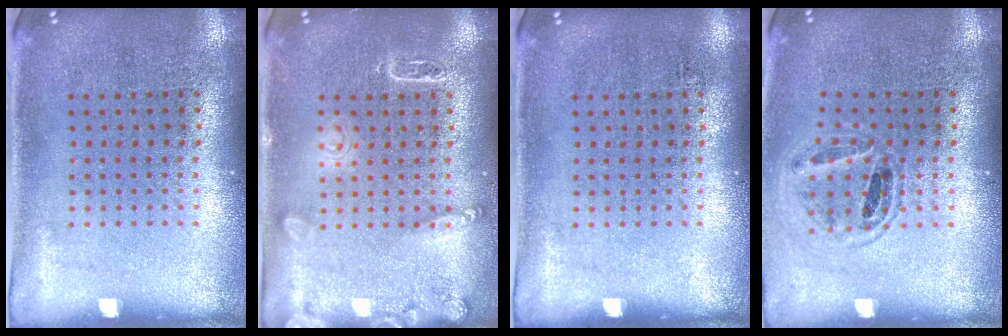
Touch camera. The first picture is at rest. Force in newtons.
{"total": 2.3, "press": 2.2, "slide": 0.3}
{"total": 0.0}
{"total": 0.8, "press": 0.8, "slide": 0.1}